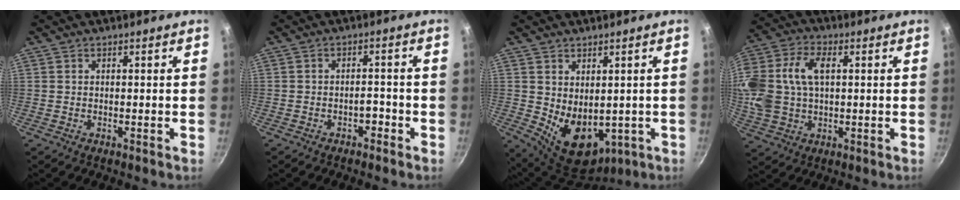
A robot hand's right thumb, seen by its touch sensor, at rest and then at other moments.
{"total": 2.7, "force": [-1.6, 1.7, 1.3], "torque": [-0.009, 0.018, -0.024]}
{"total": 12.3, "force": [-1.9, 7.7, 9.4], "torque": [-0.129, -0.012, 0.004]}
{"total": 19.3, "force": [2.8, 12.6, 14.4], "torque": [-0.352, 0.024, 0.057]}